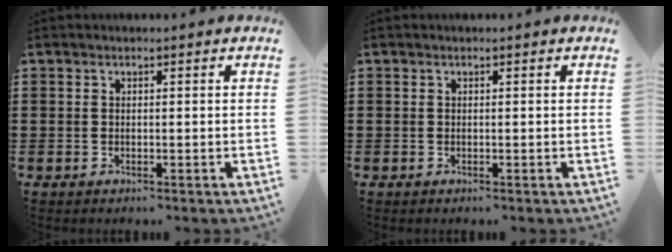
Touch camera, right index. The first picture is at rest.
{"total": 0.0}